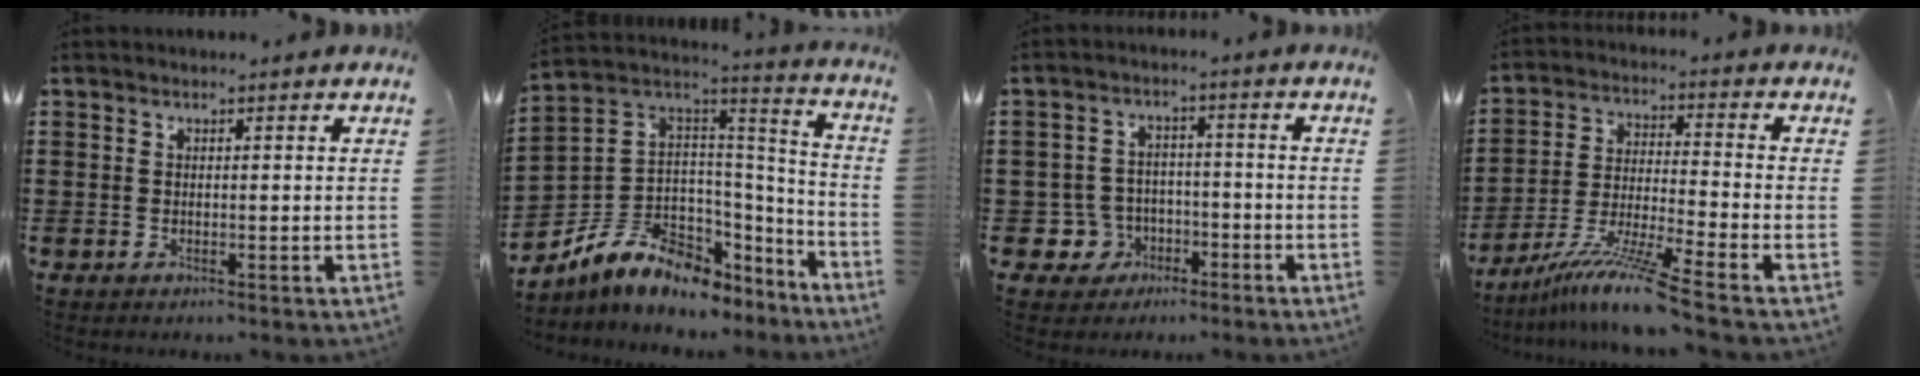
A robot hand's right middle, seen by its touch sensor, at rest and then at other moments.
{"total": 8.6, "force": [-5.7, 5.3, 3.6], "torque": [-0.100, -0.003, -0.115]}
{"total": 4.7, "force": [-2.4, 4.0, 0.8], "torque": [-0.041, 0.006, -0.050]}
{"total": 10.0, "force": [-7.9, -0.4, 6.1], "torque": [-0.123, -0.006, -0.159]}